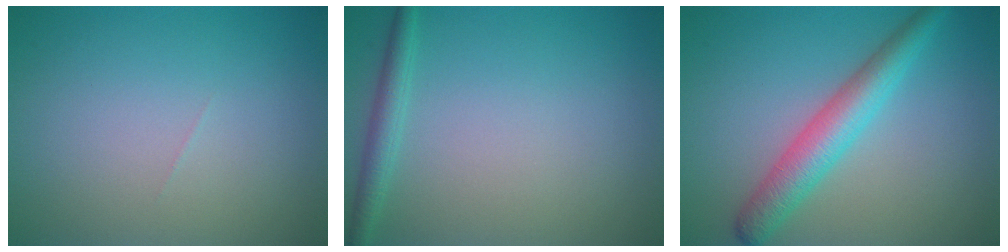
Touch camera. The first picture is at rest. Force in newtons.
{"total": 1.8, "press": 1.8, "slide": 0.1}
{"total": 4.5, "press": 4.5, "slide": 0.1}